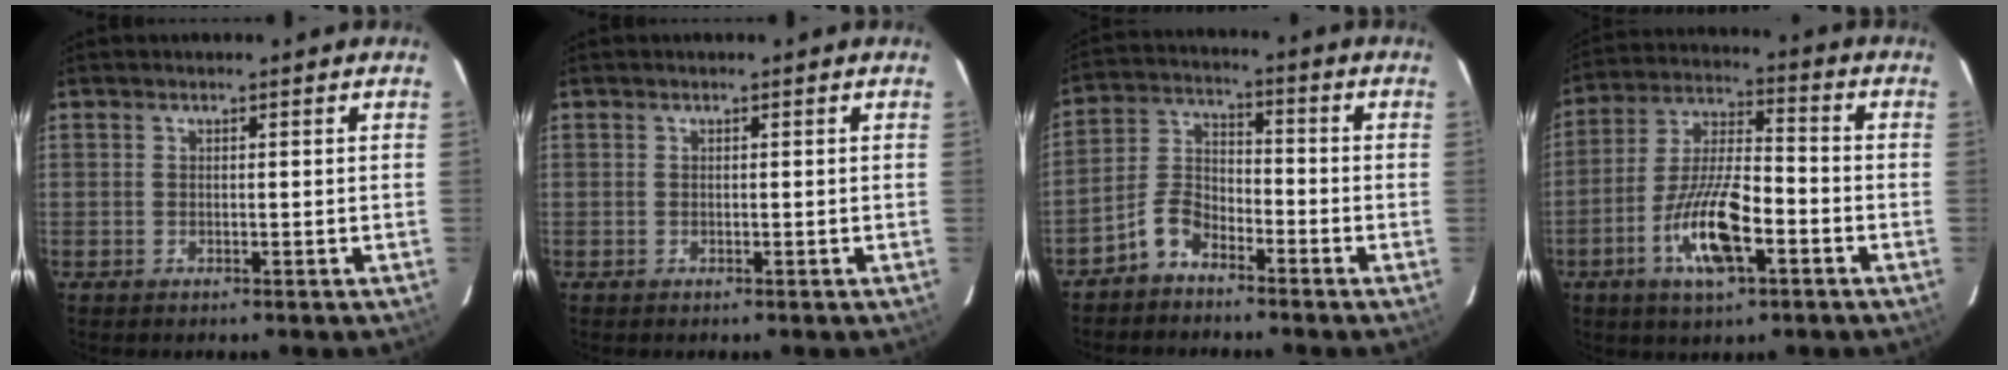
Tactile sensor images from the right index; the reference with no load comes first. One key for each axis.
{"total": 0.0}
{"total": 5.6, "fx": -4.1, "fy": 2.9, "fz": 2.5, "tx": -0.056, "ty": 0.008, "tz": -0.087}
{"total": 12.7, "fx": -5.1, "fy": 3.5, "fz": 11.1, "tx": -0.223, "ty": -0.001, "tz": -0.092}